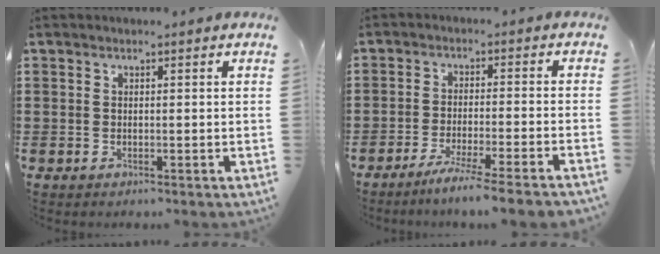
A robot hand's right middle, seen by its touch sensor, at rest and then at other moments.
{"total": 5.0, "force": [-4.3, -0.8, 2.5], "torque": [-0.043, -0.017, -0.080]}